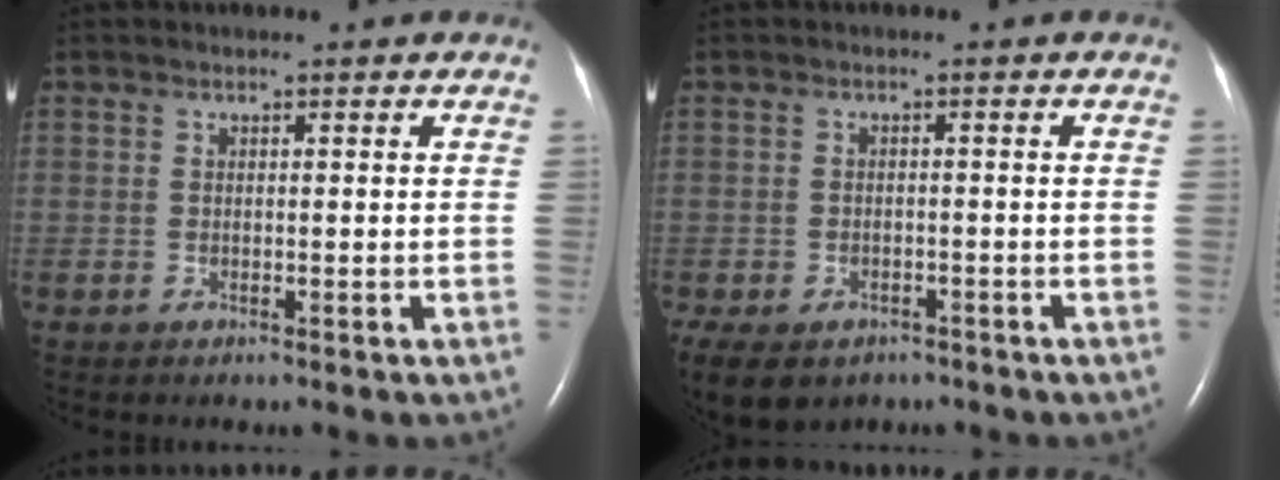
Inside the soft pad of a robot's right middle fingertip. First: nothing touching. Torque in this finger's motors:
{"motor_torque": [0.65, -0.60, 0.04, 0.08]}